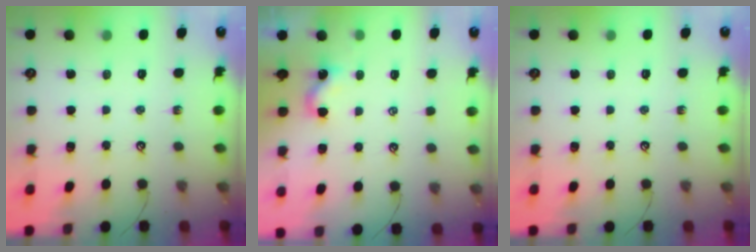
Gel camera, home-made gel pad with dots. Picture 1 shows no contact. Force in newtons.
{"total": 1.5, "press": 1.5, "slide": 0.2}
{"total": 0.0}